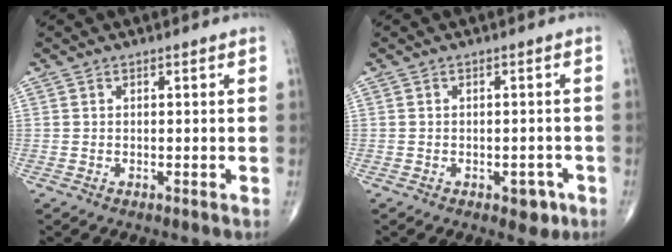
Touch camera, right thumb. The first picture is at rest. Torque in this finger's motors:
{"motor_torque": [2.92, 2.09, 0.03, -0.61, -0.03]}